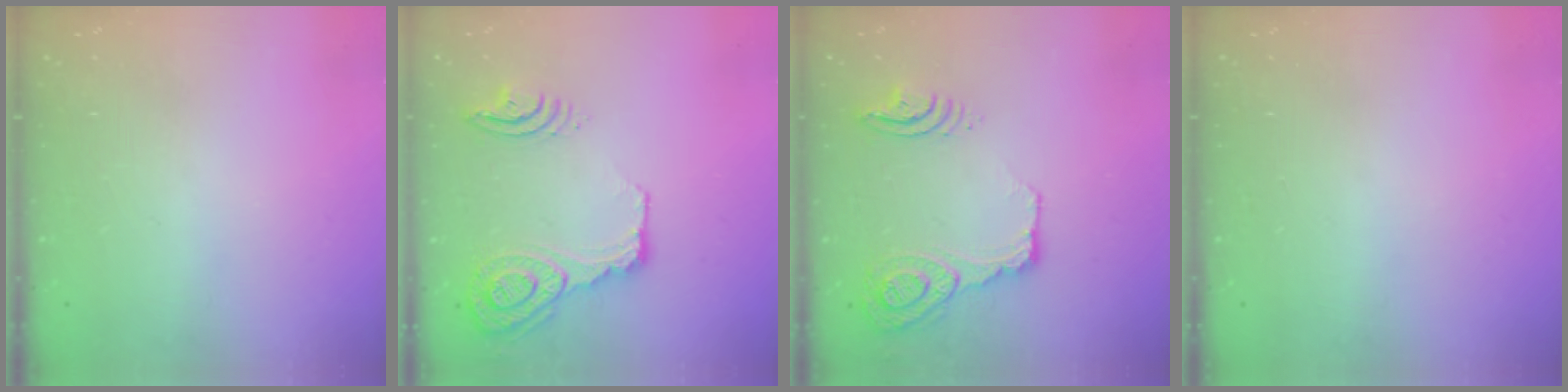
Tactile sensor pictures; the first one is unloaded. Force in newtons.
{"total": 17.7, "press": 17.1, "slide": 4.4}
{"total": 30.8, "press": 21.2, "slide": 22.4}
{"total": 0.0}